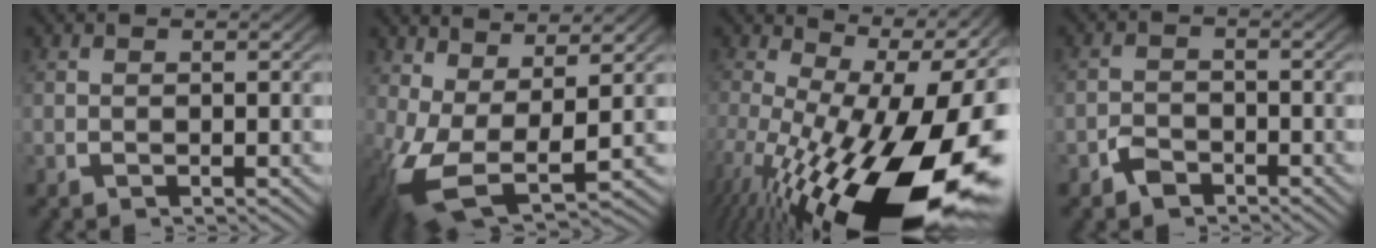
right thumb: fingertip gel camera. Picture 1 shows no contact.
{"total": 8.8, "force": [-1.2, 5.4, 6.9], "torque": [-0.167, -0.052, 0.006]}
{"total": 18.5, "force": [-3.5, 9.6, 15.4], "torque": [-0.261, -0.069, -0.014]}
{"total": 2.0, "force": [-1.7, 1.1, 0.3], "torque": [-0.002, -0.005, -0.030]}